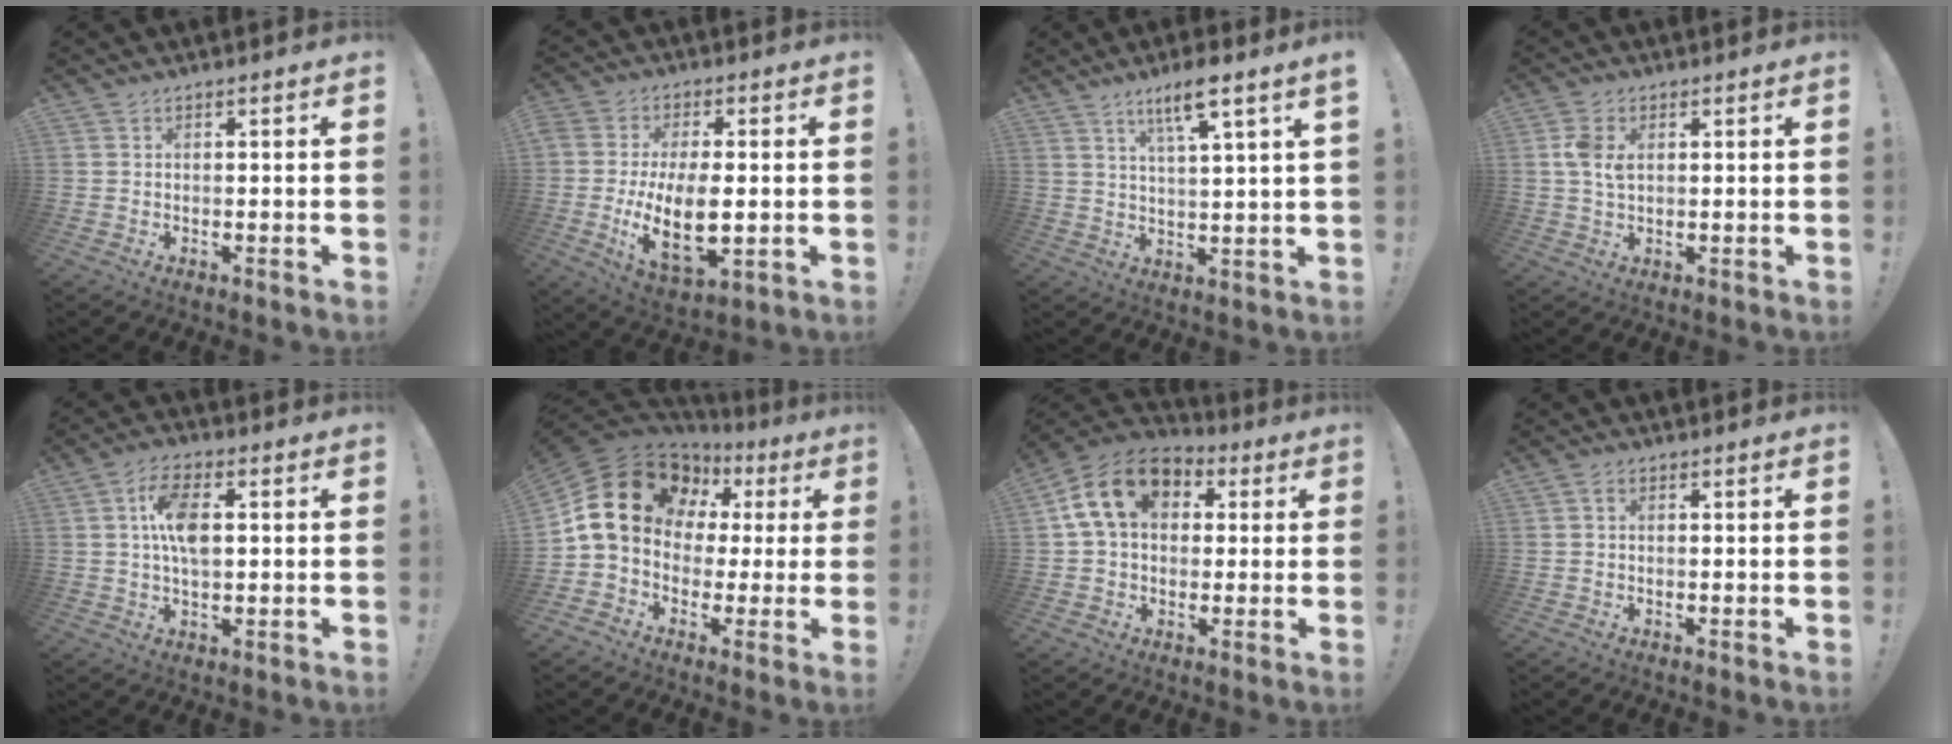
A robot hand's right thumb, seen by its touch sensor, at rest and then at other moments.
{"total": 15.2, "force": [-1.9, 8.1, 12.7], "torque": [-0.225, -0.003, -0.028]}
{"total": 7.9, "force": [5.0, 0.2, 6.2], "torque": [-0.106, -0.017, 0.078]}
{"total": 5.5, "force": [1.3, 3.5, 4.1], "torque": [-0.080, 0.004, 0.023]}
{"total": 9.9, "force": [1.4, 5.3, 8.2], "torque": [-0.140, 0.005, 0.026]}
{"total": 17.9, "force": [6.1, 13.3, 10.4], "torque": [-0.183, -0.021, 0.124]}
{"total": 14.8, "force": [4.7, 10.5, 9.4], "torque": [-0.153, 0.007, 0.092]}
{"total": 0.9, "force": [-0.1, 0.6, 0.6], "torque": [-0.019, 0.006, -0.001]}